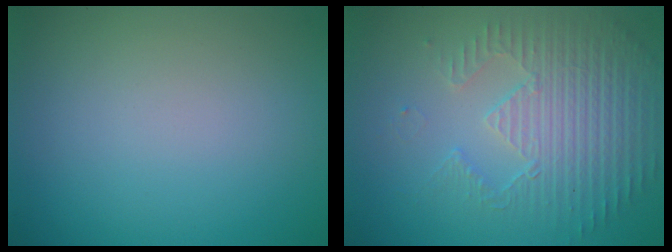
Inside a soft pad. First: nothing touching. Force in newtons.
{"total": 3.8, "press": 3.6, "slide": 1.2}